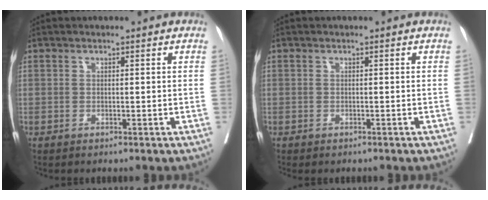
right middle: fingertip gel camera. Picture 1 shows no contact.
{"total": 0.9, "force": [-0.8, 0.3, 0.2], "torque": [-0.006, -0.001, -0.015]}